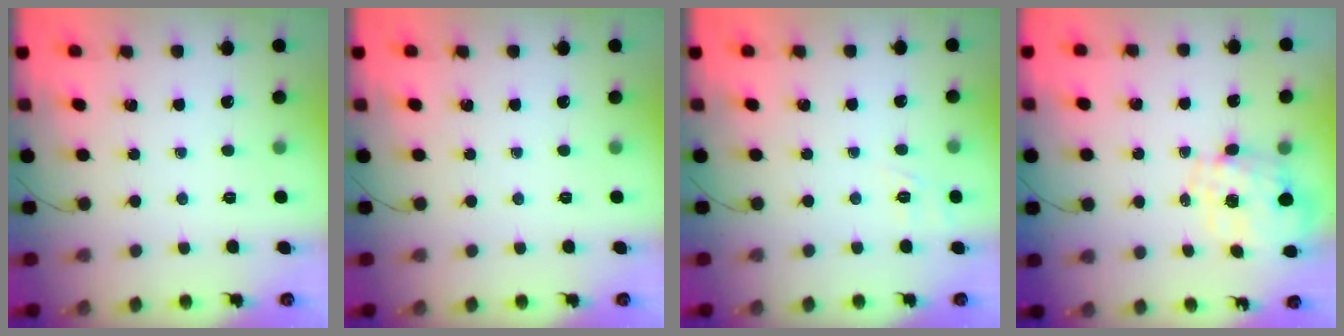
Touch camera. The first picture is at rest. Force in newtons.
{"total": 0.0}
{"total": 2.0, "press": 0.9, "slide": 1.8}
{"total": 1.8, "press": 1.4, "slide": 1.1}